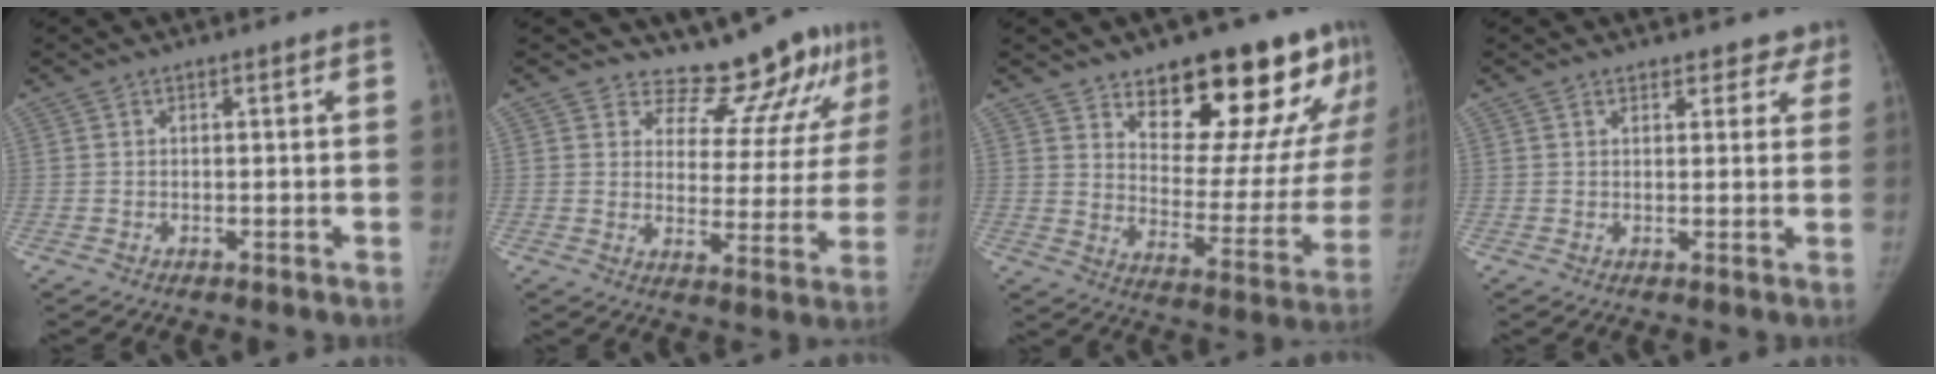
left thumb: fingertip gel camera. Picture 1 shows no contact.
{"total": 12.5, "force": [11.4, 4.1, 3.0], "torque": [-0.003, -0.098, 0.147]}
{"total": 23.6, "force": [16.6, 9.7, 13.6], "torque": [-0.133, -0.100, 0.236]}
{"total": 4.7, "force": [3.9, 2.5, 0.5], "torque": [0.038, -0.014, 0.033]}